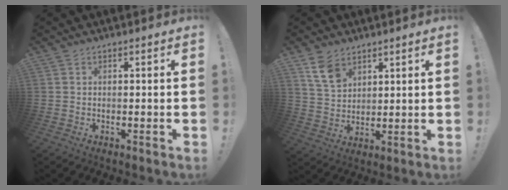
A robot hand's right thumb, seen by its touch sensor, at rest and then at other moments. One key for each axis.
{"total": 8.7, "fx": 5.7, "fy": 5.4, "fz": 3.8, "tx": -0.063, "ty": -0.029, "tz": 0.112}